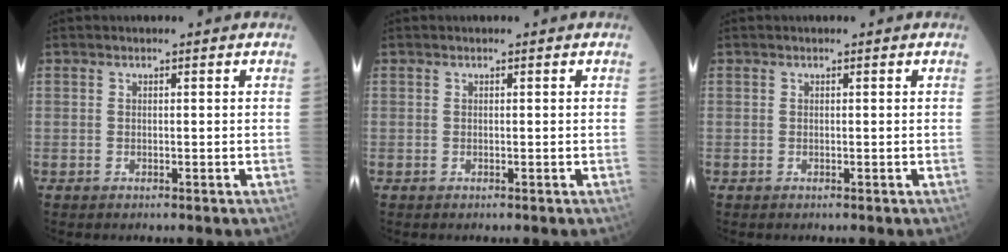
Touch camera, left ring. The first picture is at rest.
{"total": 0.0}
{"total": 0.0}